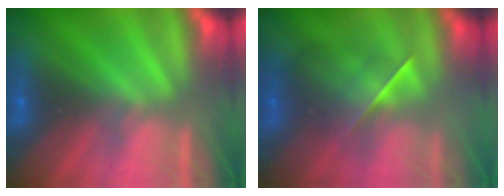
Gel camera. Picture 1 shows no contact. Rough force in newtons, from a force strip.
{"total": 2.4}